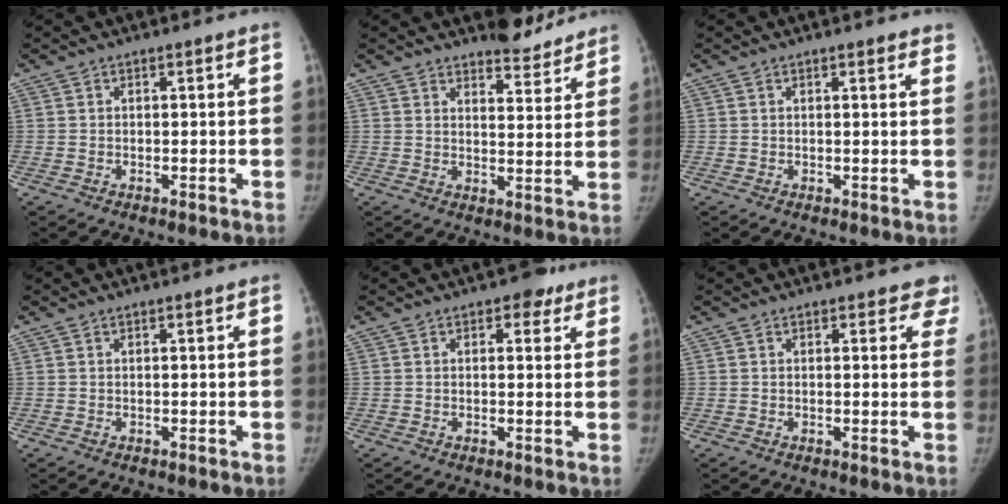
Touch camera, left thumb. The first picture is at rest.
{"total": 6.9, "force": [6.5, 2.2, 1.0], "torque": [0.014, -0.055, 0.086]}
{"total": 2.2, "force": [1.7, 0.7, 1.3], "torque": [-0.003, -0.001, 0.015]}
{"total": 0.0}
{"total": 3.2, "force": [1.8, 2.2, 1.6], "torque": [0.006, -0.004, 0.017]}
{"total": 3.8, "force": [3.0, 2.2, 1.0], "torque": [0.028, -0.011, 0.013]}